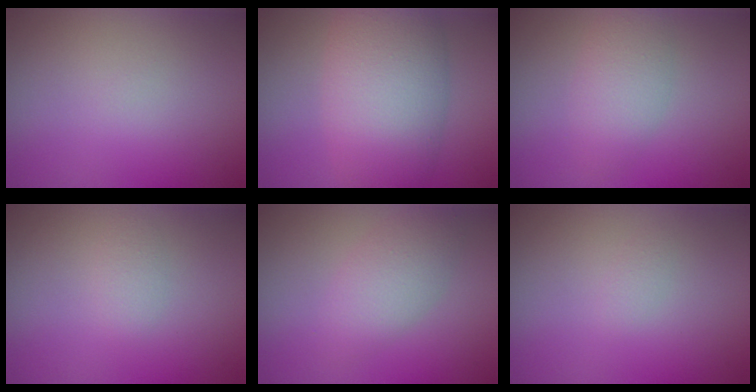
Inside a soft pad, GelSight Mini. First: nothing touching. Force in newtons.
{"total": 8.4, "press": 8.4, "slide": 0.4}
{"total": 2.8, "press": 2.8, "slide": 0.1}
{"total": 1.1, "press": 1.1, "slide": 0.0}
{"total": 3.0, "press": 3.0, "slide": 0.0}
{"total": 0.6, "press": 0.6, "slide": 0.1}